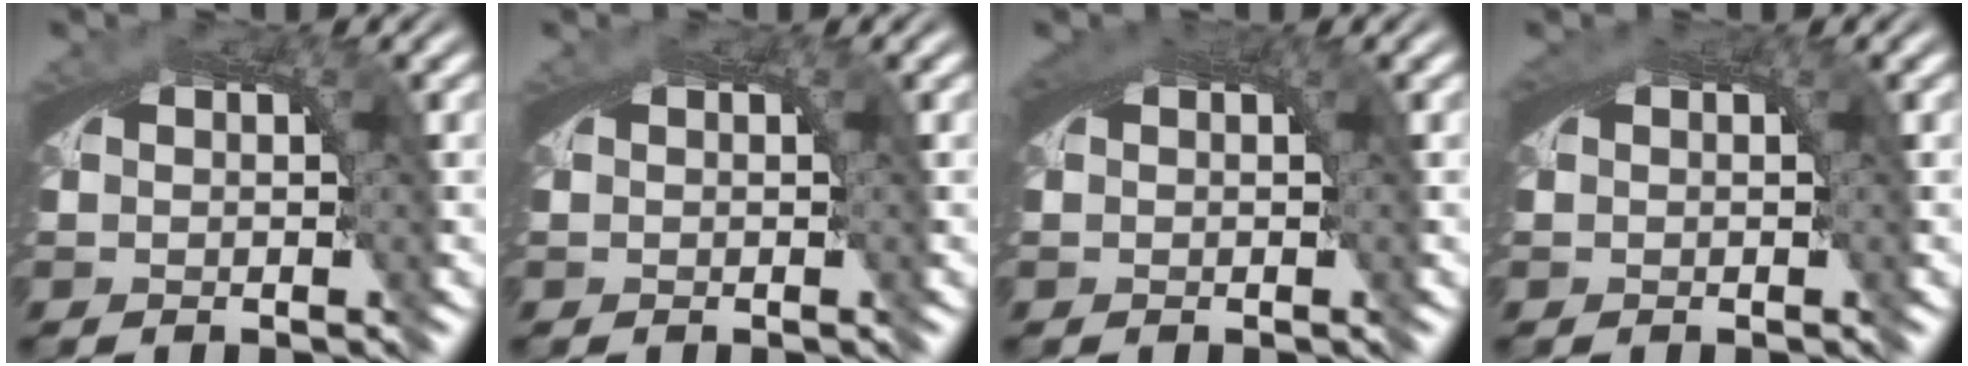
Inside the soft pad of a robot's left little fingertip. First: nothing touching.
{"total": 0.0}
{"total": 1.1, "force": [0.5, 0.0, 0.9], "torque": [-0.013, 0.005, 0.009]}
{"total": 0.7, "force": [0.3, 0.1, 0.6], "torque": [-0.009, 0.002, 0.005]}